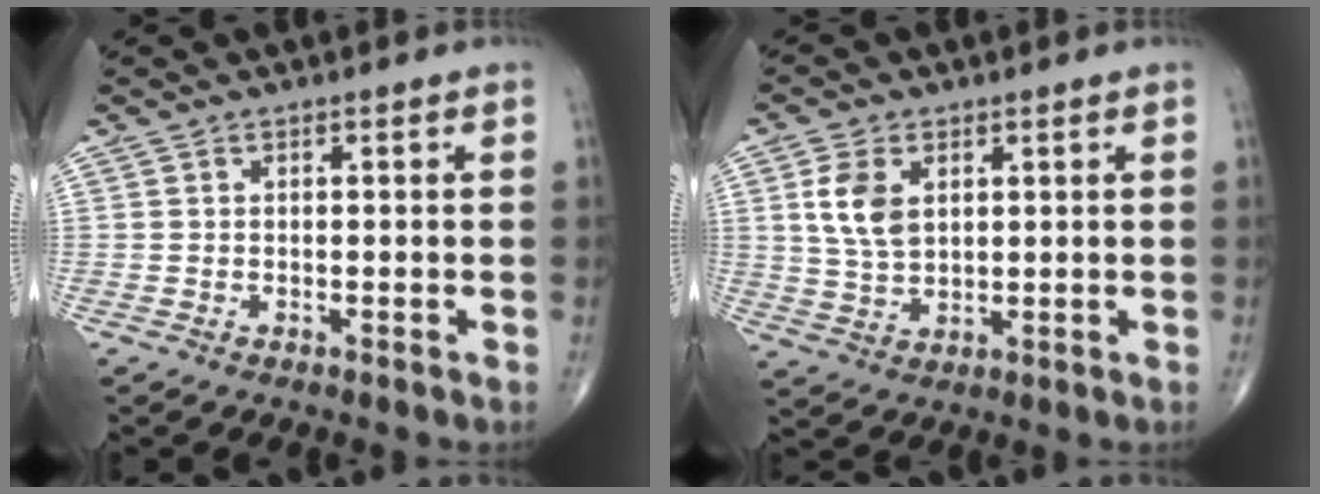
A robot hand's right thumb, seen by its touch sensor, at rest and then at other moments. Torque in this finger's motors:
{"motor_torque": [1.14, 0.90, 0.97, 0.42, 0.09]}